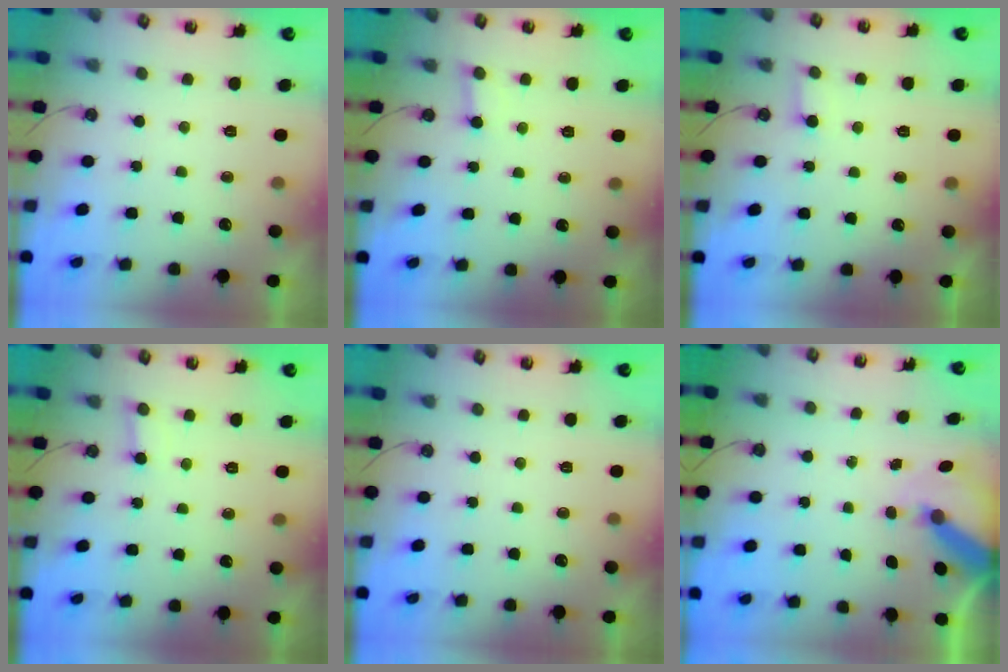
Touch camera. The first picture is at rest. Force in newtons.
{"total": 2.2, "press": 2.2, "slide": 0.1}
{"total": 5.1, "press": 5.1, "slide": 0.4}
{"total": 2.6, "press": 2.6, "slide": 0.1}
{"total": 0.0}
{"total": 6.9, "press": 6.9, "slide": 0.9}